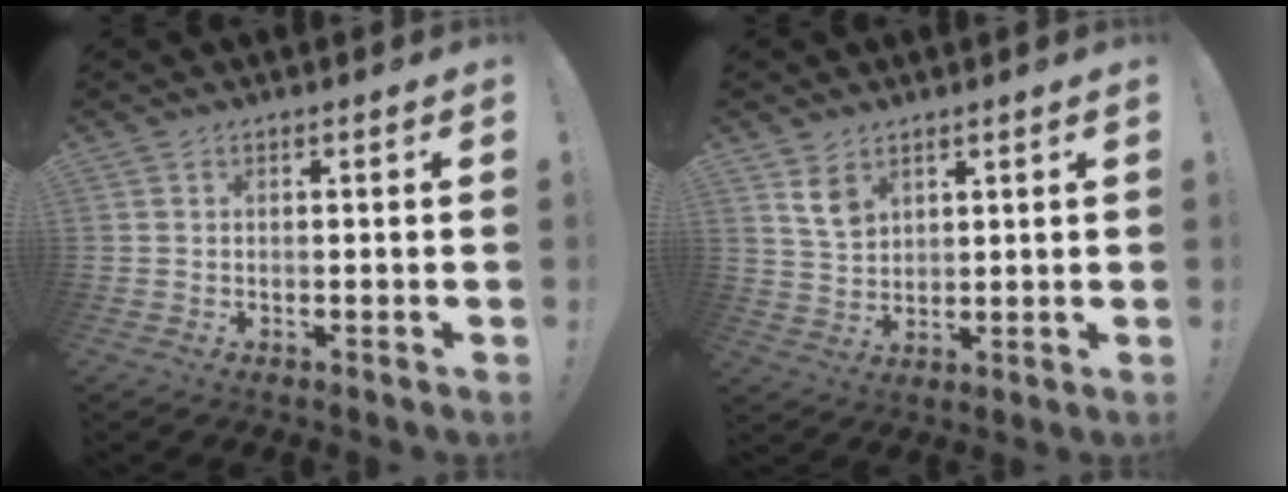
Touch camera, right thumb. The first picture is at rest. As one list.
[{"total": 6.8, "force": [4.0, 4.7, 2.9], "torque": [-0.040, -0.019, 0.077]}]